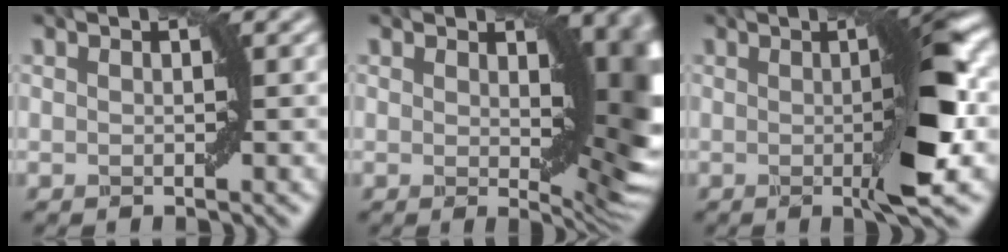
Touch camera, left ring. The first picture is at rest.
{"total": 9.8, "force": [1.7, 4.6, 8.5], "torque": [-0.084, -0.013, 0.034]}
{"total": 6.6, "force": [-0.3, 1.0, 6.5], "torque": [-0.095, 0.001, -0.003]}